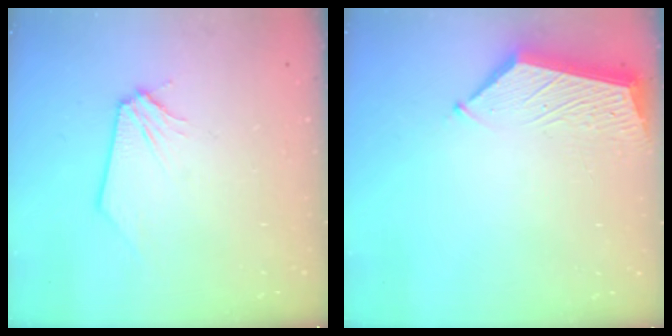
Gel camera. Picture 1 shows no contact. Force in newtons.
{"total": 6.8, "press": 6.7, "slide": 0.5}